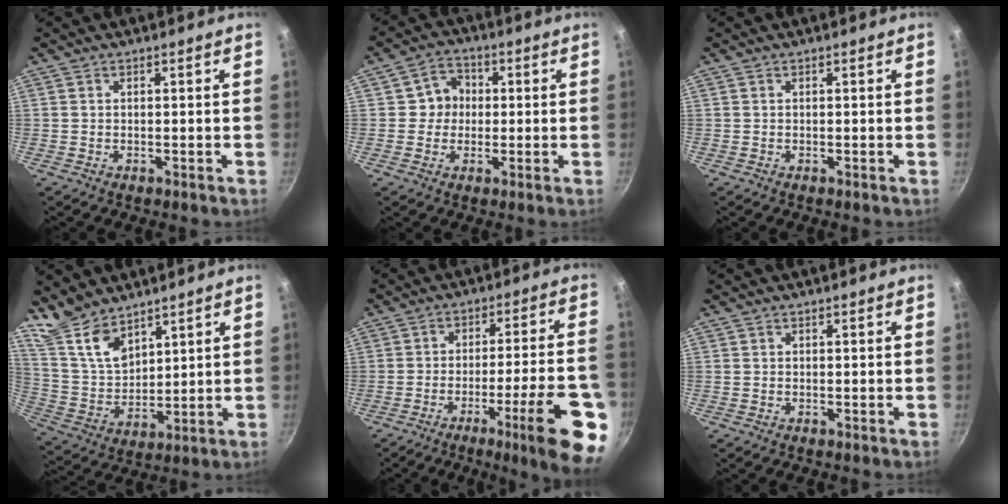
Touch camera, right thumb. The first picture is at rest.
{"total": 5.6, "force": [0.3, 5.3, 2.0], "torque": [0.011, 0.010, -0.005]}
{"total": 0.0}
{"total": 10.7, "force": [8.4, 5.0, 4.4], "torque": [-0.061, -0.053, 0.179]}
{"total": 17.2, "force": [-7.9, 2.8, 15.0], "torque": [-0.195, 0.036, -0.108]}
{"total": 0.0}